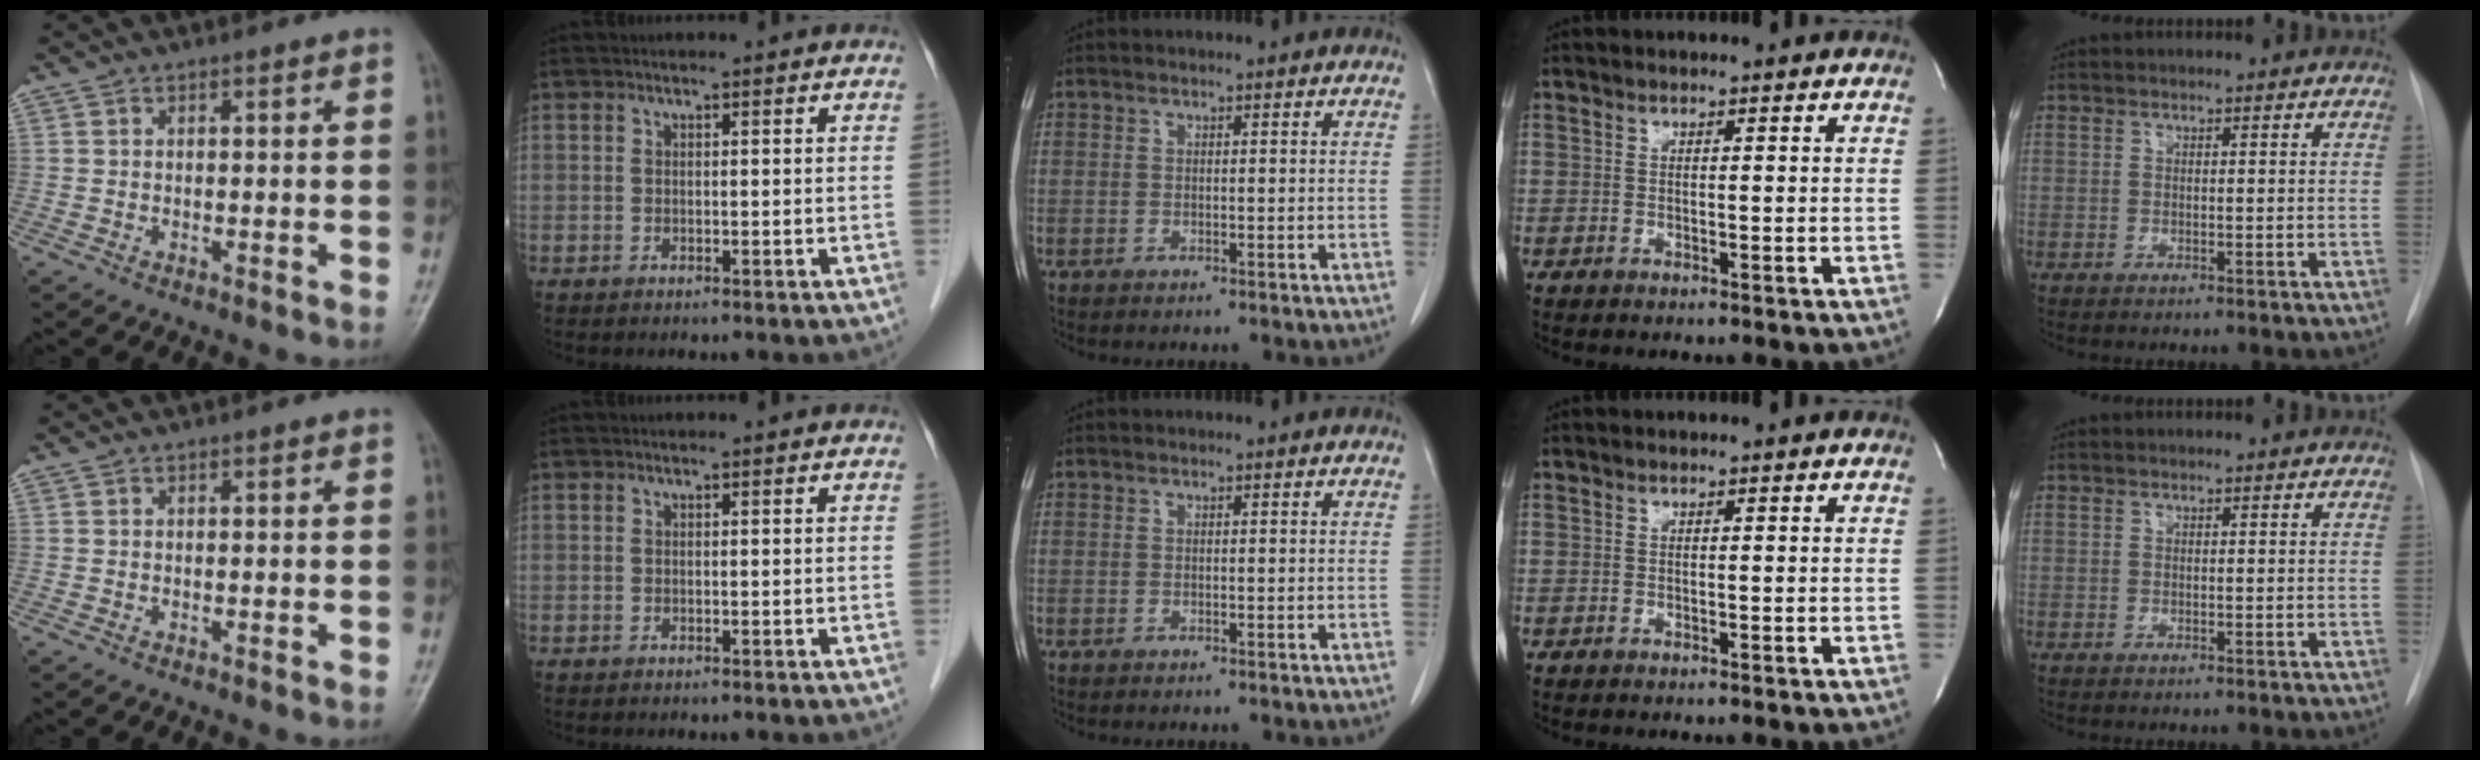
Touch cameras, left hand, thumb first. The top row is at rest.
{}